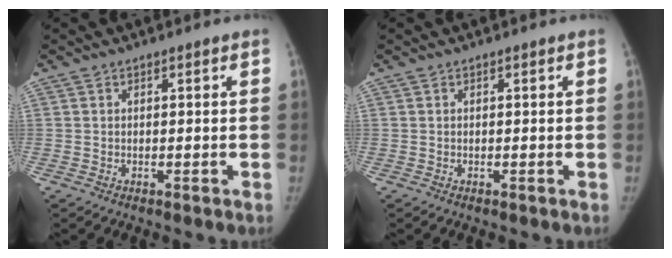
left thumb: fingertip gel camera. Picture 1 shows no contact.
{"total": 0.0}